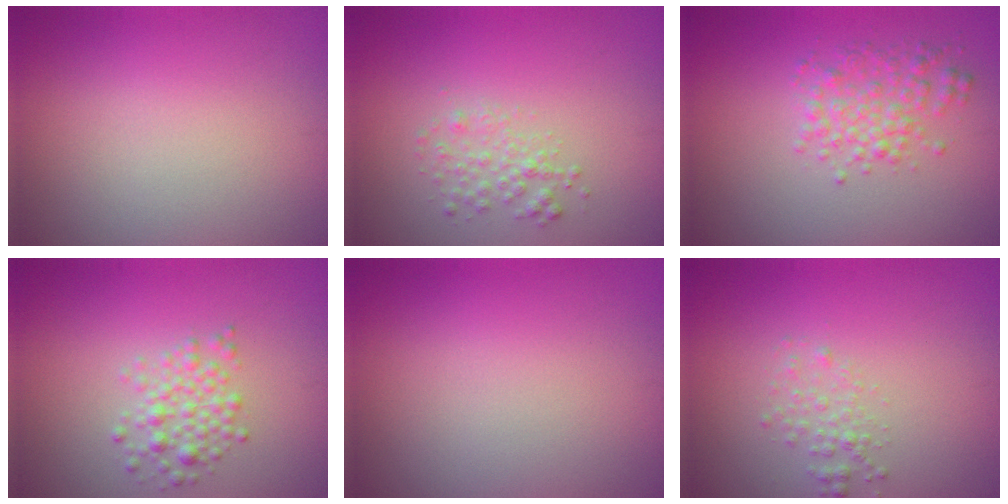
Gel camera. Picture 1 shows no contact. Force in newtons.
{"total": 1.7, "press": 1.7, "slide": 0.1}
{"total": 2.9, "press": 2.9, "slide": 0.0}
{"total": 2.5, "press": 2.5, "slide": 0.1}
{"total": 0.0}
{"total": 1.4, "press": 1.4, "slide": 0.1}